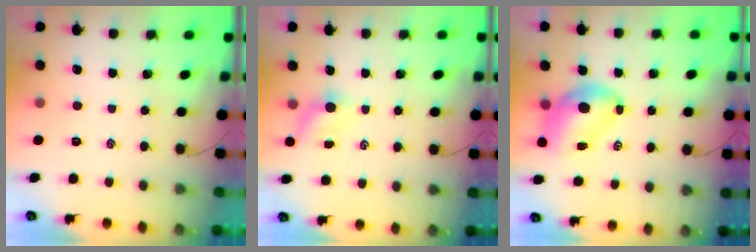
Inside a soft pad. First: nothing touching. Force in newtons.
{"total": 3.0, "press": 2.8, "slide": 1.0}
{"total": 7.5, "press": 7.3, "slide": 1.5}